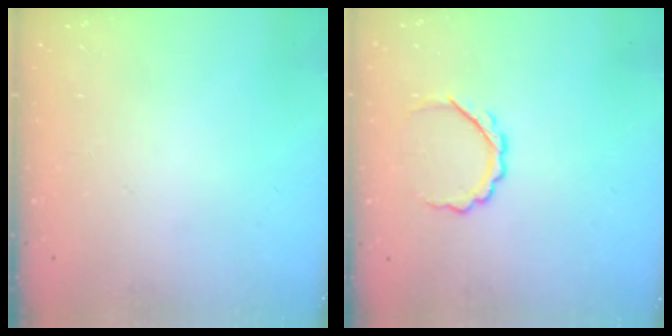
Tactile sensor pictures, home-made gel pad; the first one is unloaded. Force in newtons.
{"total": 4.9, "press": 4.9, "slide": 0.4}